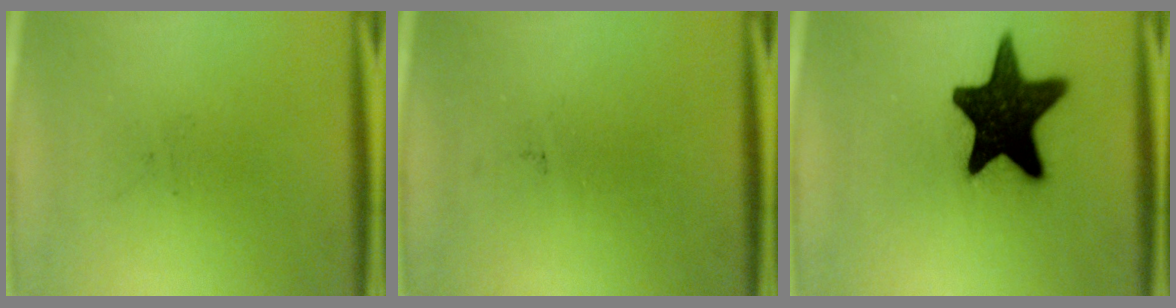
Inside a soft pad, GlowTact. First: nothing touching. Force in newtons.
{"total": 0.0}
{"total": 17.9}